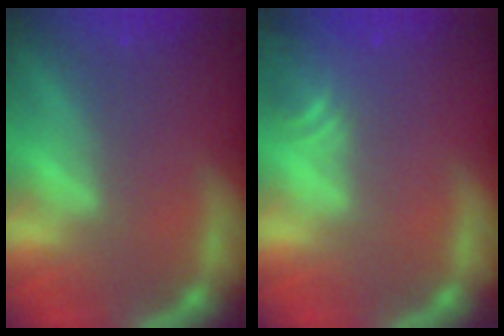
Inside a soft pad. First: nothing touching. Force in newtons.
{"total": 3.0}